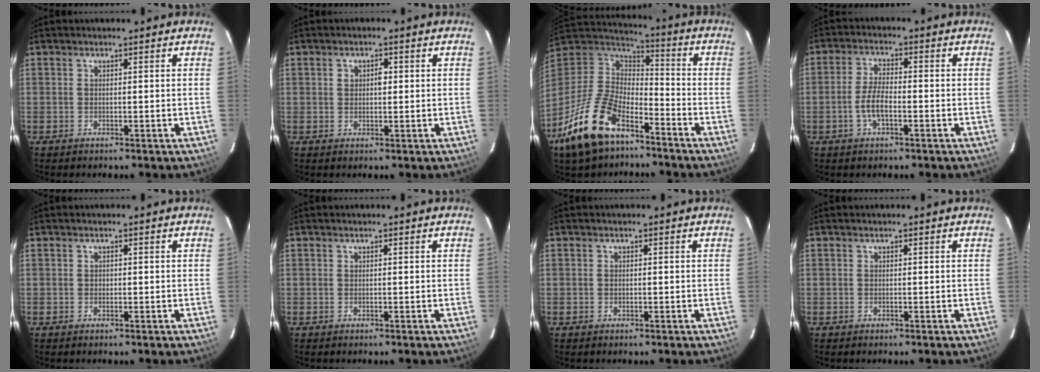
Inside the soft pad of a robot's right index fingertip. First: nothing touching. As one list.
[{"total": 1.9, "force": [0.3, 1.4, 1.3], "torque": [-0.020, 0.007, 0.004]}, {"total": 20.2, "force": [-12.1, 10.2, 12.6], "torque": [-0.281, -0.014, -0.225]}, {"total": 5.0, "force": [-1.8, 1.7, 4.3], "torque": [-0.093, 0.004, -0.035]}, {"total": 0.5, "force": [-0.1, 0.5, 0.0], "torque": [0.004, -0.001, -0.003]}, {"total": 0.0}, {"total": 0.0}, {"total": 0.0}]